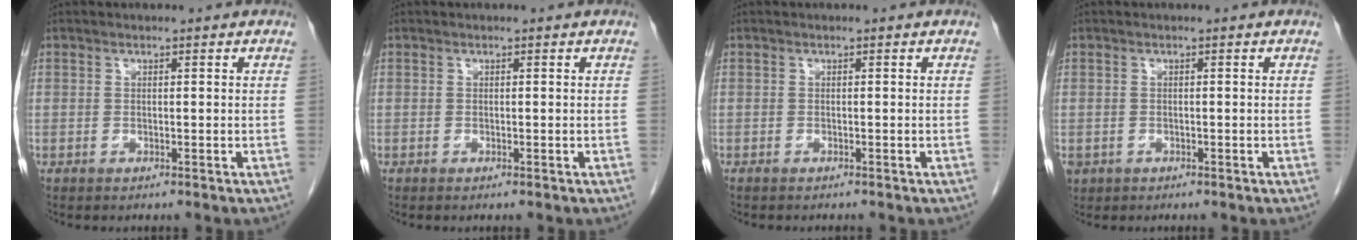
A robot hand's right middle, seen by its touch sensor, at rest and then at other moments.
{"total": 0.0}
{"total": 1.3, "force": [-1.1, 0.3, 0.5], "torque": [-0.012, -0.004, -0.014]}
{"total": 2.1, "force": [-1.0, 1.8, 0.6], "torque": [-0.014, 0.000, -0.012]}